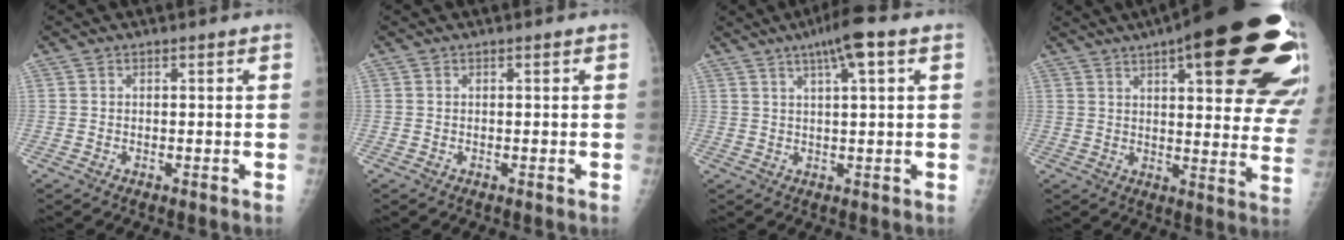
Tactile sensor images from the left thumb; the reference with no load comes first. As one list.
[{"total": 0.0}, {"total": 8.8, "force": [4.6, 1.6, 7.4], "torque": [-0.119, 0.003, 0.070]}, {"total": 32.2, "force": [15.9, 9.3, 26.5], "torque": [-0.230, -0.014, 0.212]}]